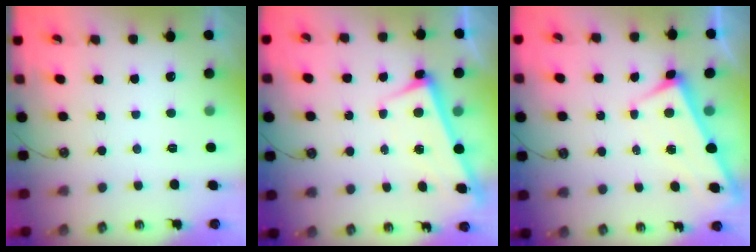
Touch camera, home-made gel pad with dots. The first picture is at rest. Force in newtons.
{"total": 2.9, "press": 2.9, "slide": 0.4}
{"total": 2.4, "press": 2.4, "slide": 0.1}